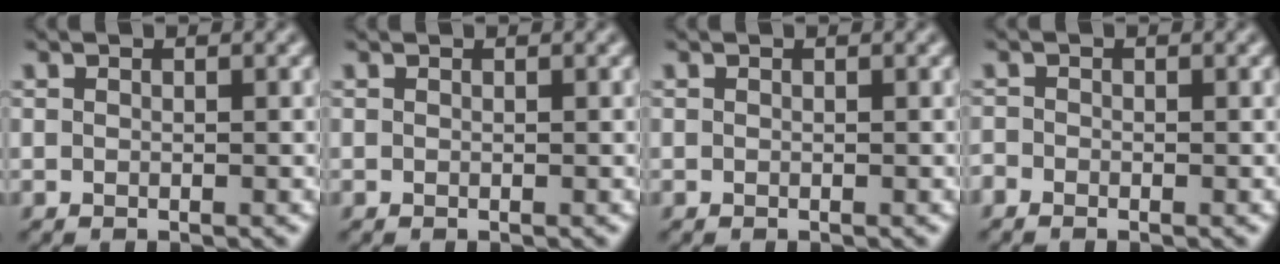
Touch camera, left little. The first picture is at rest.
{"total": 0.0}
{"total": 0.0}
{"total": 0.8, "force": [-0.6, 0.5, 0.2], "torque": [-0.005, -0.001, -0.013]}